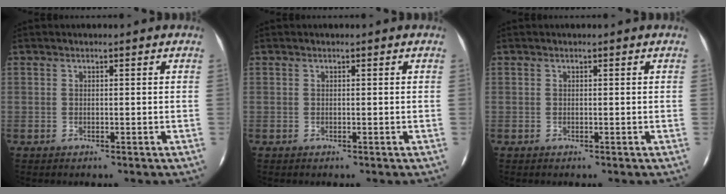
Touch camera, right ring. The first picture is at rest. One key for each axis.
{"total": 0.0}
{"total": 0.0}